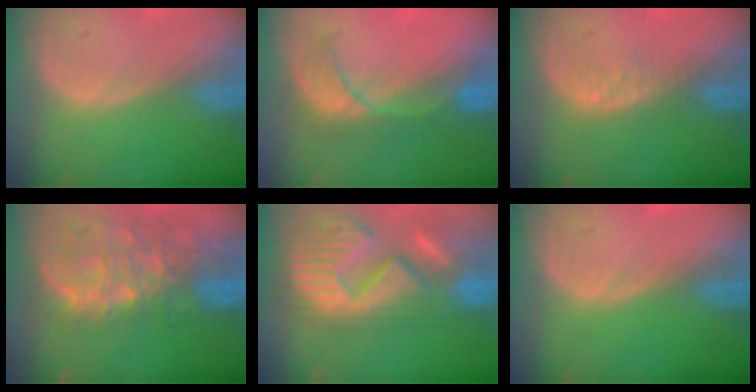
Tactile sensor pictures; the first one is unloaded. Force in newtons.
{"total": 5.9, "press": 5.9, "slide": 0.8}
{"total": 2.8, "press": 2.8, "slide": 0.3}
{"total": 11.2, "press": 9.8, "slide": 5.5}
{"total": 15.2, "press": 12.6, "slide": 8.4}
{"total": 0.0}